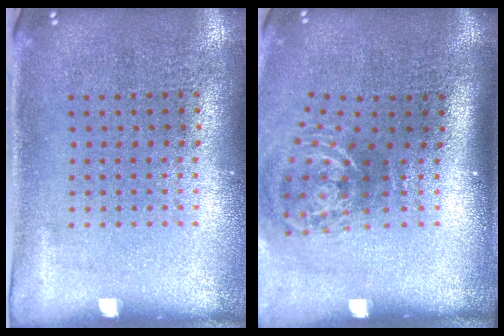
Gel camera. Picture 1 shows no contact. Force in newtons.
{"total": 2.1, "press": 1.3, "slide": 1.7}